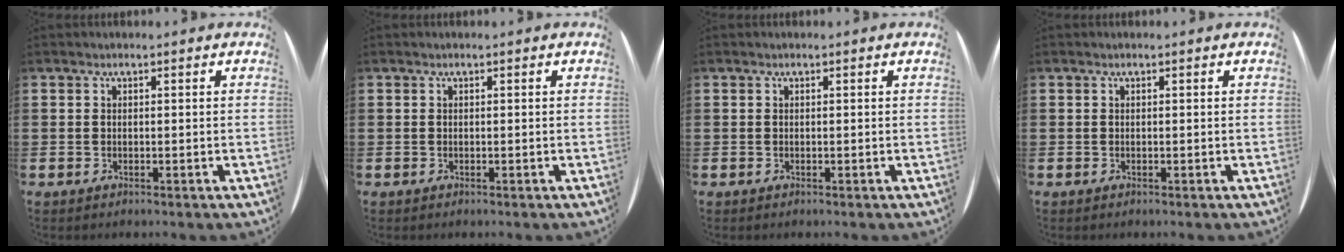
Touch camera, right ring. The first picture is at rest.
{"total": 0.0}
{"total": 0.0}
{"total": 0.0}